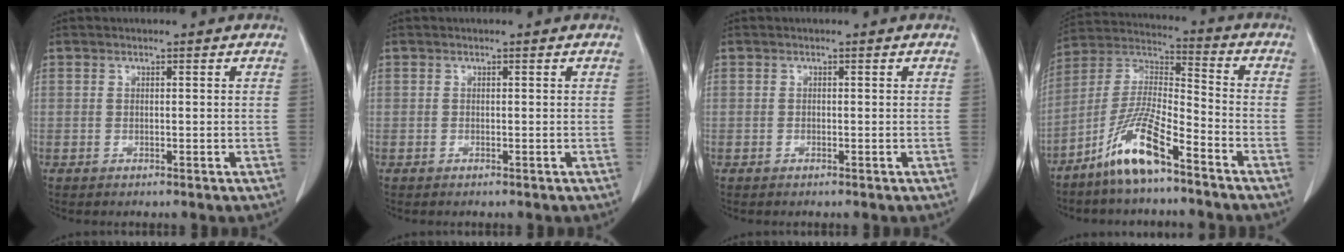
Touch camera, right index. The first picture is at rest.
{"total": 0.0}
{"total": 0.0}
{"total": 11.9, "force": [-7.9, 1.7, 8.8], "torque": [-0.185, -0.006, -0.155]}